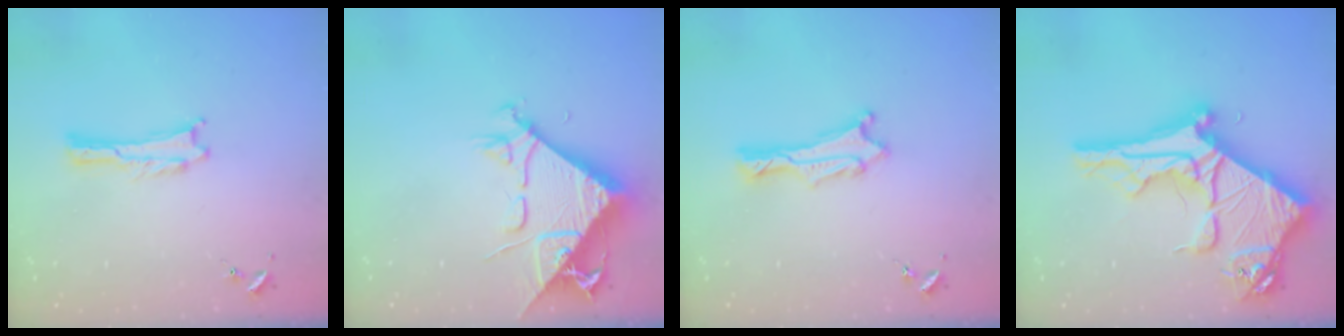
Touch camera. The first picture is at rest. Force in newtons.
{"total": 9.8, "press": 9.7, "slide": 1.1}
{"total": 1.3, "press": 1.2, "slide": 0.1}
{"total": 13.5, "press": 13.4, "slide": 1.4}